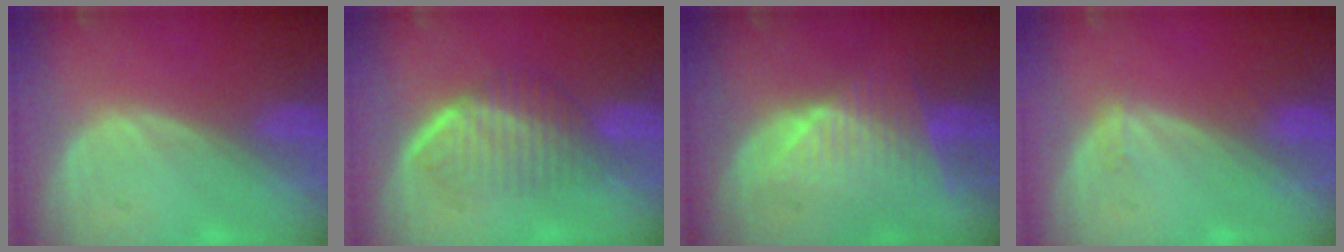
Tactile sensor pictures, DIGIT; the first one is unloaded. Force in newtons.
{"total": 7.1, "press": 6.1, "slide": 3.6}
{"total": 7.9, "press": 6.9, "slide": 3.9}
{"total": 0.9, "press": 0.8, "slide": 0.2}